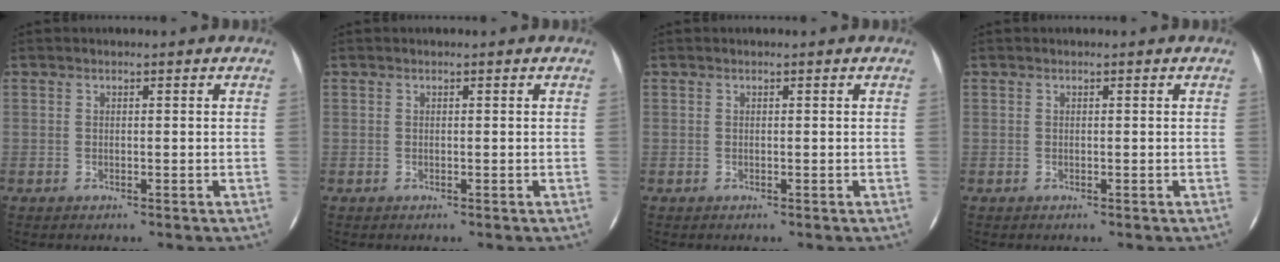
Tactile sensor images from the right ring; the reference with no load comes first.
{"total": 0.0}
{"total": 0.0}
{"total": 0.0}